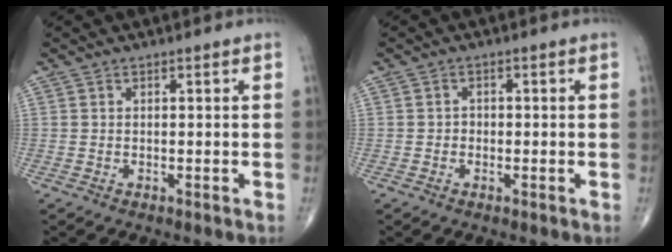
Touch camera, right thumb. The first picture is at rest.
{"total": 1.3, "force": [-0.3, 1.1, 0.5], "torque": [0.000, 0.005, -0.009]}